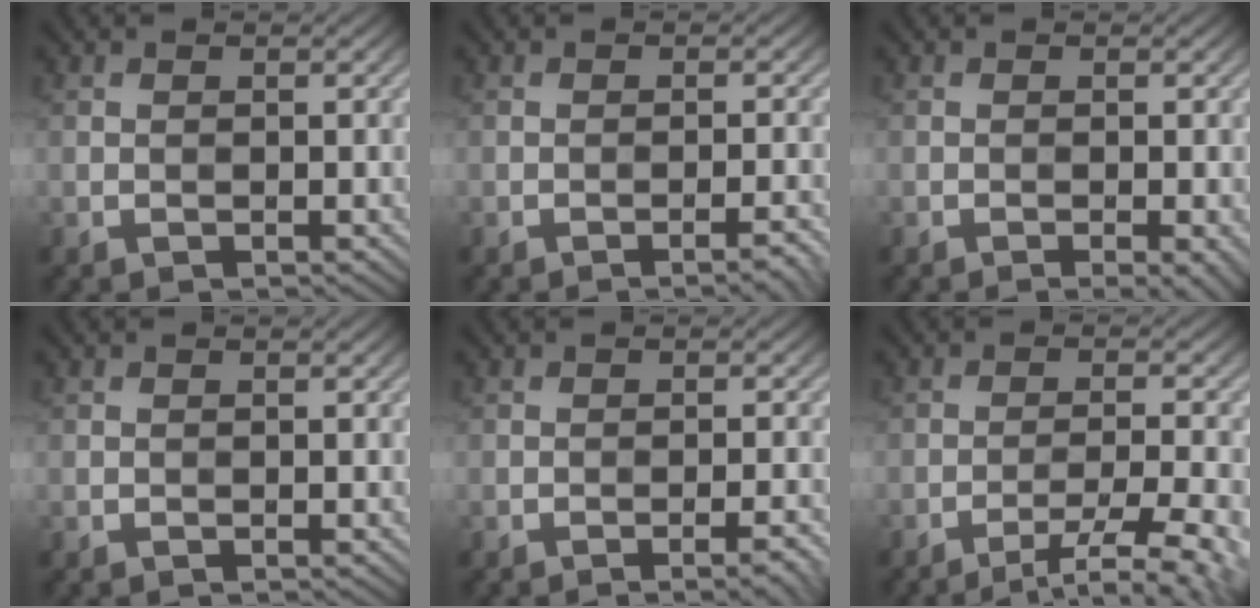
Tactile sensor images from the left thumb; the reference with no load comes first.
{"total": 2.5, "force": [-1.6, 0.4, 1.9], "torque": [-0.026, 0.008, -0.027]}
{"total": 2.1, "force": [-0.9, 0.3, 1.8], "torque": [-0.026, 0.000, -0.015]}
{"total": 0.0}
{"total": 3.0, "force": [-1.7, 0.5, 2.4], "torque": [-0.033, 0.008, -0.029]}
{"total": 7.6, "force": [-5.1, 1.1, 5.5], "torque": [-0.092, 0.003, -0.073]}